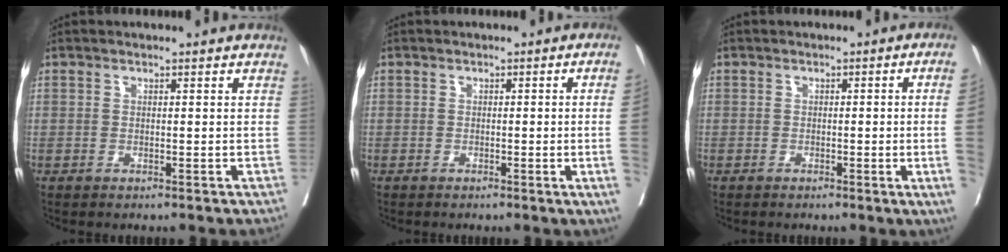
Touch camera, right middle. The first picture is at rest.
{"total": 5.8, "force": [-0.7, -2.0, 5.4], "torque": [-0.065, -0.015, -0.007]}
{"total": 8.3, "force": [-1.1, -2.5, 7.8], "torque": [-0.085, -0.018, -0.013]}